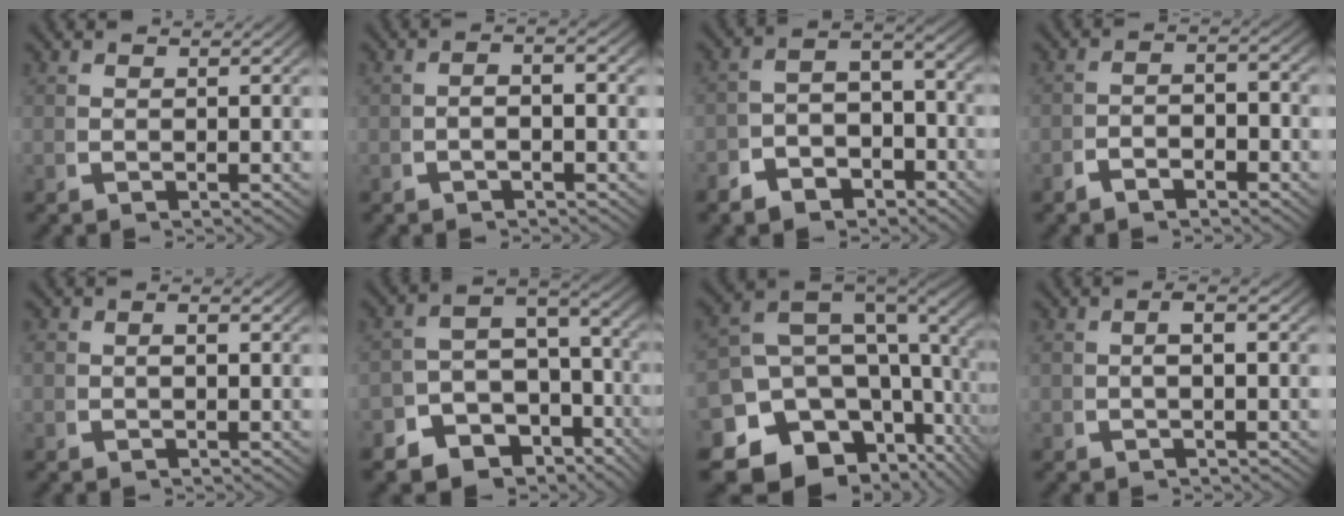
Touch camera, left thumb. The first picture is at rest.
{"total": 2.0, "force": [-0.7, 0.8, 1.6], "torque": [-0.027, 0.004, -0.015]}
{"total": 5.6, "force": [-2.3, 4.4, 2.7], "torque": [-0.033, -0.017, -0.040]}
{"total": 2.5, "force": [-1.5, 1.4, 1.4], "torque": [-0.017, -0.001, -0.035]}
{"total": 1.2, "force": [-0.2, 0.9, 0.9], "torque": [-0.013, -0.004, -0.002]}
{"total": 13.7, "force": [-5.2, 10.7, 6.7], "torque": [-0.117, -0.053, -0.080]}
{"total": 17.3, "force": [-2.4, 12.4, 11.7], "torque": [-0.205, -0.039, -0.033]}
{"total": 1.9, "force": [-0.2, 0.8, 1.8], "torque": [-0.035, 0.001, -0.001]}